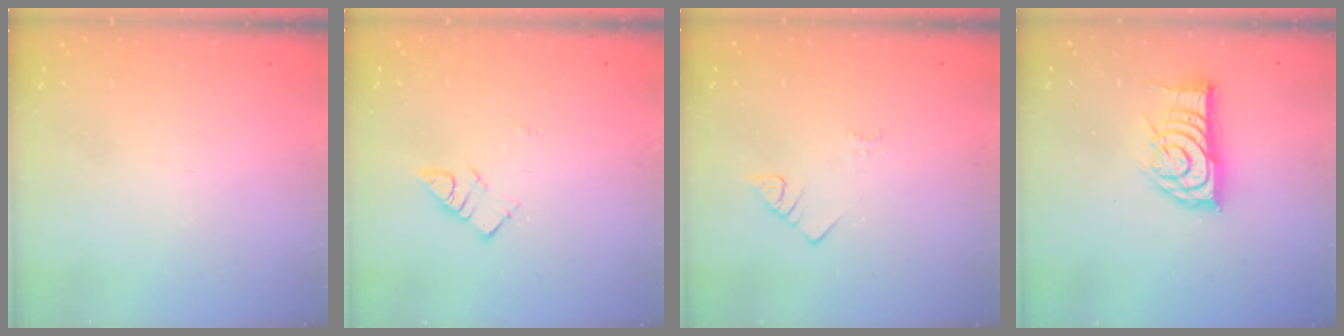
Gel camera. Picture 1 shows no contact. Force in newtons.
{"total": 5.0, "press": 5.0, "slide": 0.2}
{"total": 2.3, "press": 2.3, "slide": 0.4}
{"total": 13.9, "press": 13.9, "slide": 0.6}